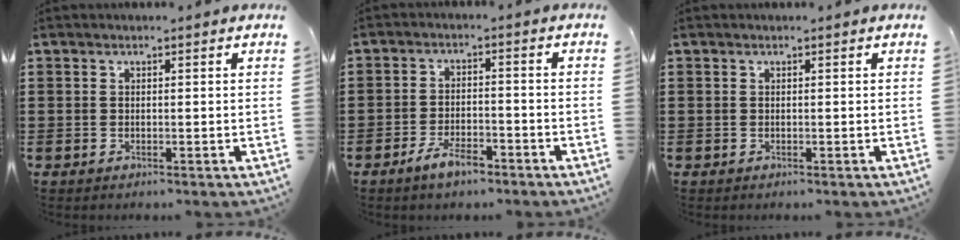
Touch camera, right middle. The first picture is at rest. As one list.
[{"total": 4.8, "force": [-3.6, 1.6, 2.7], "torque": [-0.056, 0.006, -0.070]}, {"total": 0.0}]